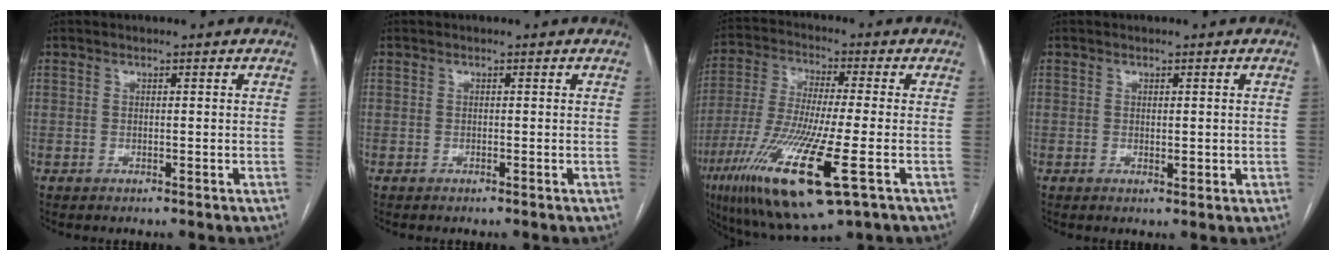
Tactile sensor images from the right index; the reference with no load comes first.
{"total": 0.0}
{"total": 18.4, "force": [-7.6, 2.2, 16.5], "torque": [-0.353, -0.045, -0.135]}
{"total": 1.4, "force": [0.1, 0.7, 1.2], "torque": [-0.017, -0.005, 0.004]}